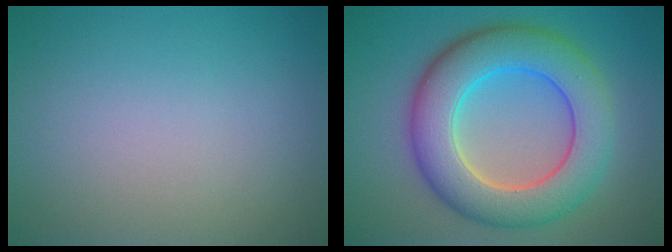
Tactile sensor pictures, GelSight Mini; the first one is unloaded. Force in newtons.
{"total": 9.2, "press": 9.2, "slide": 0.4}